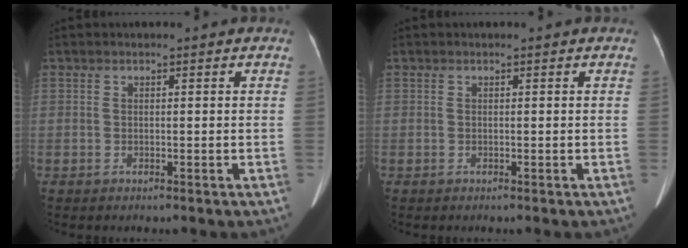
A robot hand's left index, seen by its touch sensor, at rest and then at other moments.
{"total": 0.0}